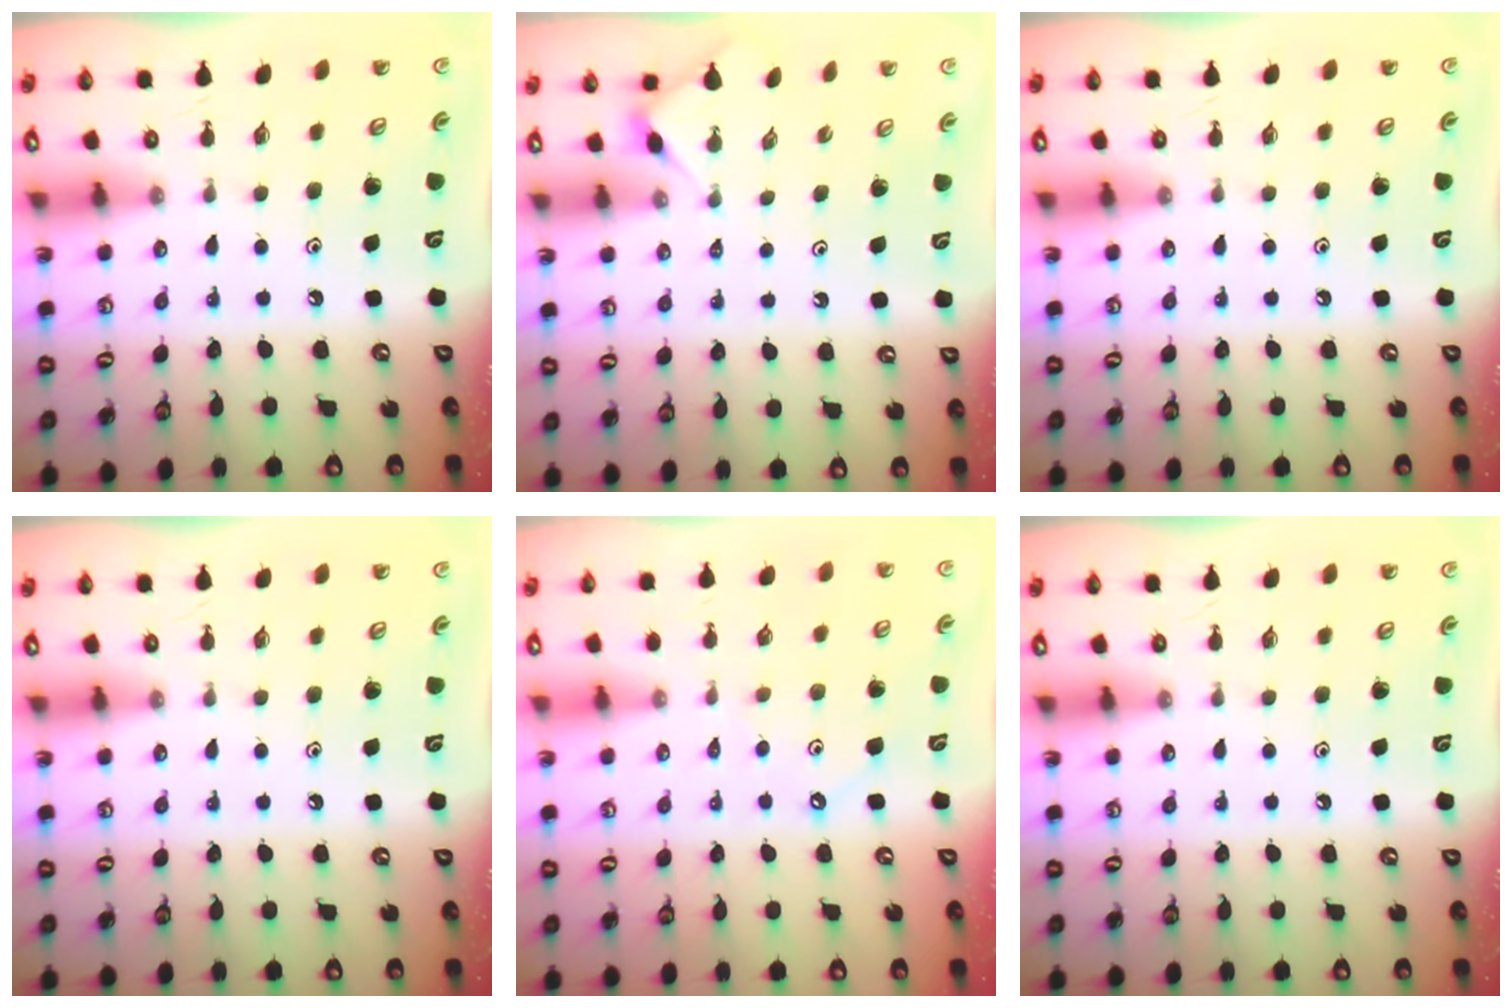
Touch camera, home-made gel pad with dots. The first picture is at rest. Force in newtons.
{"total": 3.6, "press": 3.6, "slide": 0.4}
{"total": 0.0}
{"total": 0.0}
{"total": 2.4, "press": 2.3, "slide": 0.4}
{"total": 0.0}